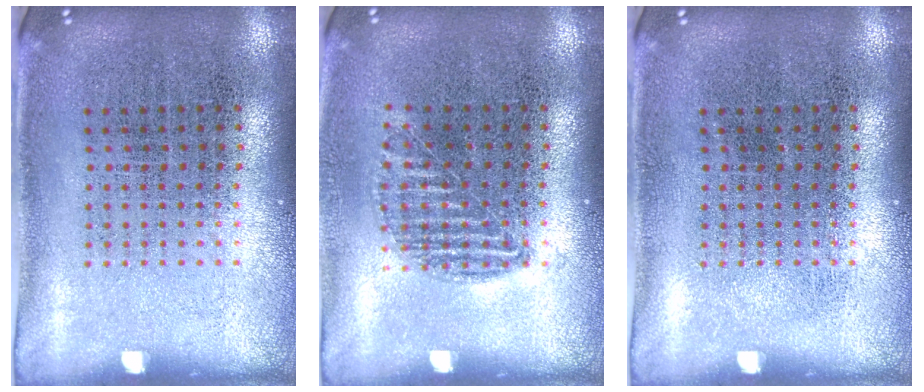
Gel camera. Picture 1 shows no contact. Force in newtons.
{"total": 0.9, "press": 0.8, "slide": 0.3}
{"total": 0.0}